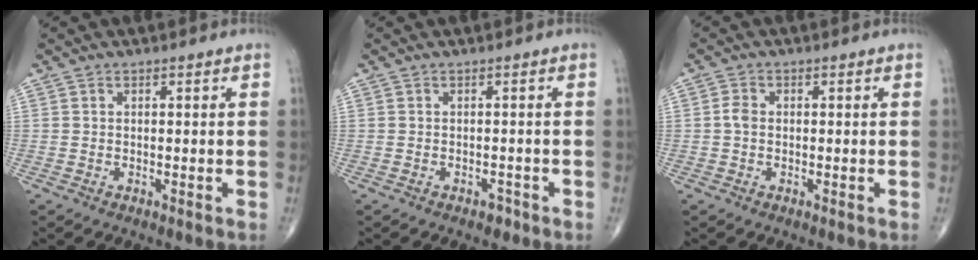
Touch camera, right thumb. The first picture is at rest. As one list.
[{"total": 1.1, "force": [-0.7, 0.7, 0.4], "torque": [0.001, 0.004, -0.013]}, {"total": 1.9, "force": [-0.1, 1.3, 1.3], "torque": [-0.022, 0.003, -0.006]}]